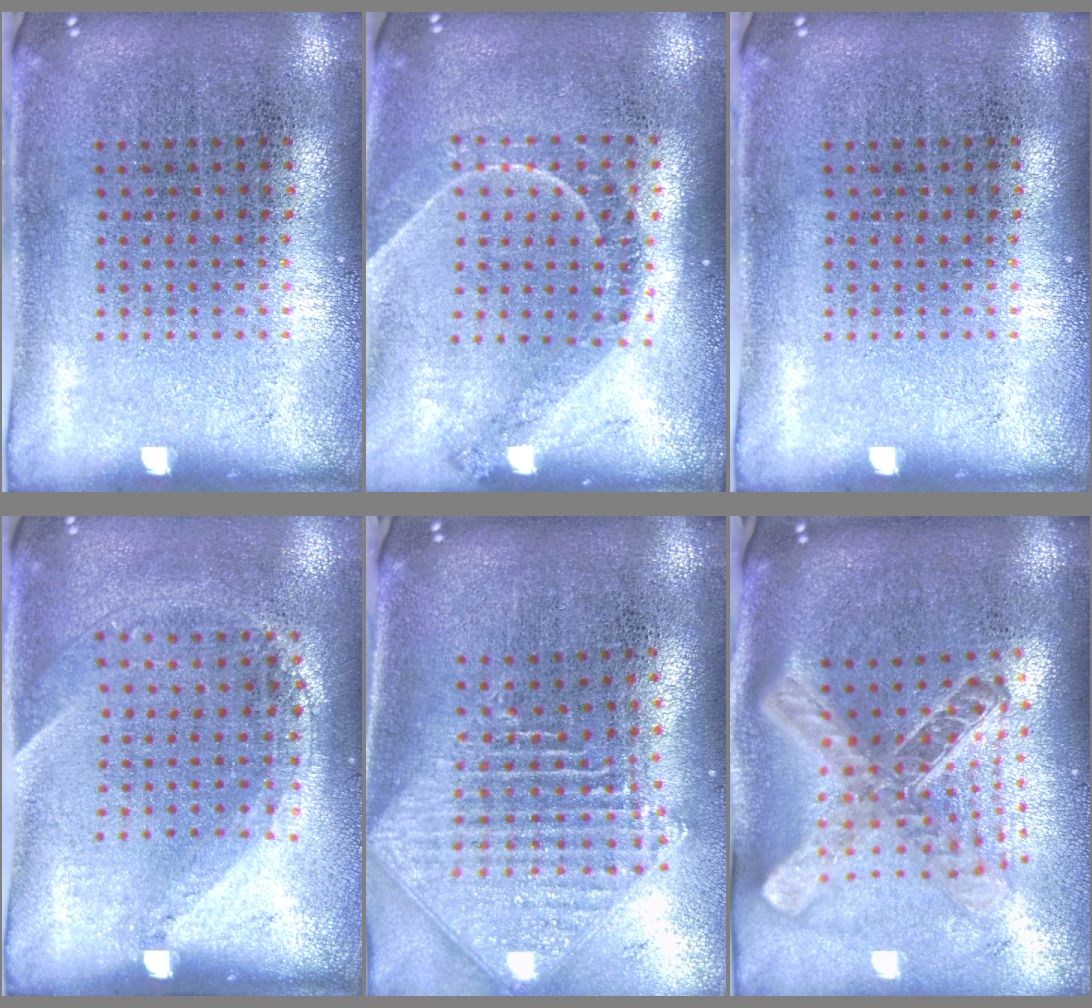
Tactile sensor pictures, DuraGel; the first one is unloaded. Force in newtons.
{"total": 1.2, "press": 1.1, "slide": 0.4}
{"total": 0.0}
{"total": 1.4, "press": 1.0, "slide": 1.0}
{"total": 2.3, "press": 1.8, "slide": 1.5}
{"total": 2.7, "press": 2.0, "slide": 1.8}